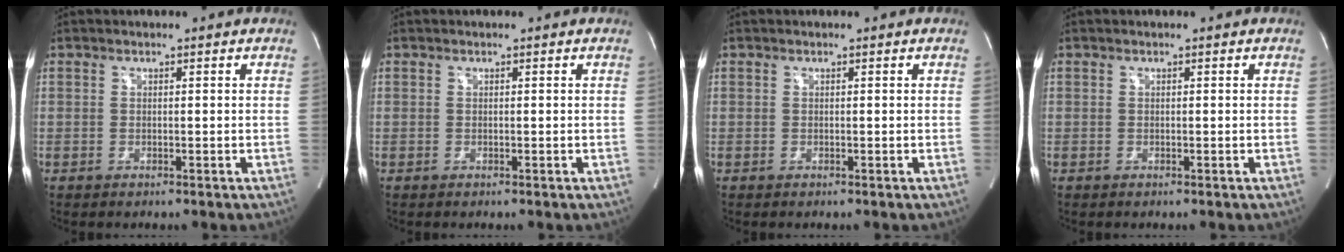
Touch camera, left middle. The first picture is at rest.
{"total": 0.0}
{"total": 0.0}
{"total": 0.0}